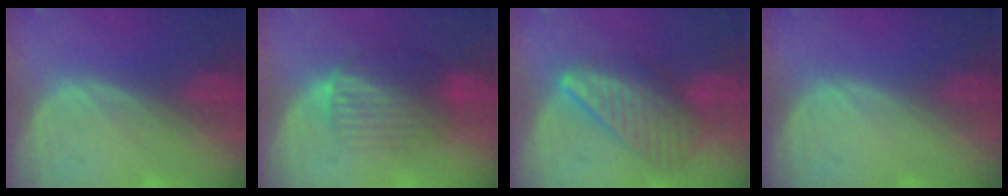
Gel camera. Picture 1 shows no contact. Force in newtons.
{"total": 6.7, "press": 6.6, "slide": 1.2}
{"total": 8.9, "press": 7.8, "slide": 4.3}
{"total": 0.0}